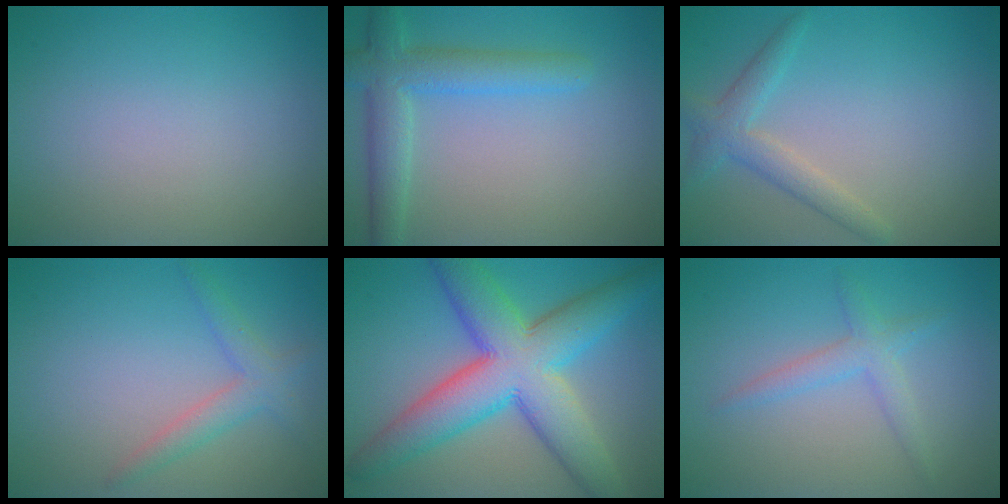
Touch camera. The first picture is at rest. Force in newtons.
{"total": 4.5, "press": 4.5, "slide": 0.4}
{"total": 2.6, "press": 2.6, "slide": 0.1}
{"total": 2.4, "press": 2.4, "slide": 0.2}
{"total": 10.8, "press": 10.8, "slide": 0.3}
{"total": 2.2, "press": 2.2, "slide": 0.2}